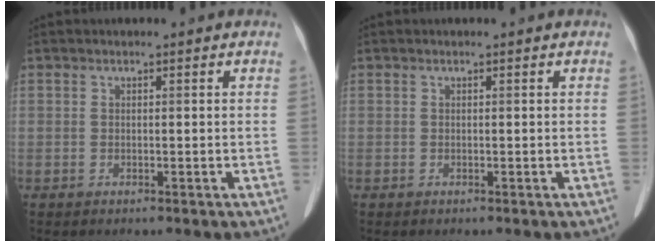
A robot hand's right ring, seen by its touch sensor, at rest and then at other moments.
{"total": 0.0}